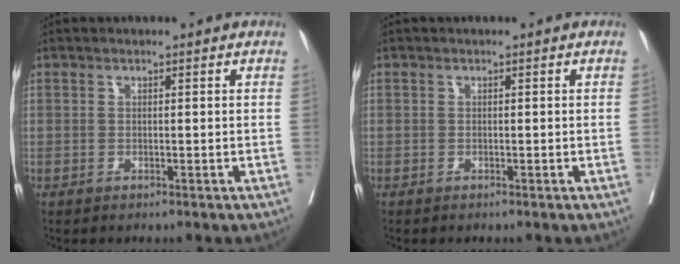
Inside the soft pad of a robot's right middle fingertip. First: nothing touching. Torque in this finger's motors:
{"motor_torque": [0.34, -0.37, -0.06, -0.21]}